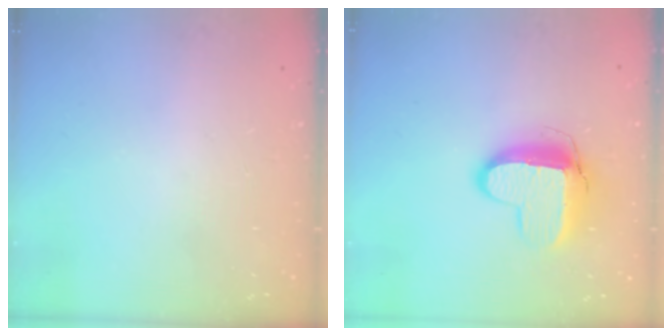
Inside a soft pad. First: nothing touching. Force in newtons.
{"total": 12.0, "press": 12.0, "slide": 0.7}